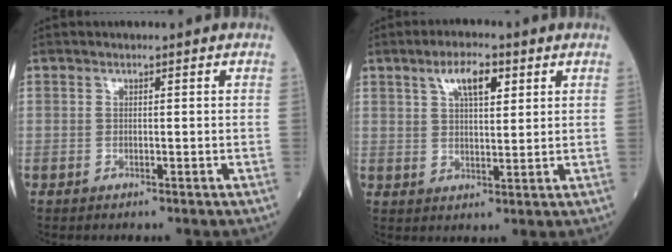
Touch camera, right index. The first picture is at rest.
{"total": 6.2, "force": [3.1, 2.0, 5.0], "torque": [-0.089, 0.008, 0.052]}